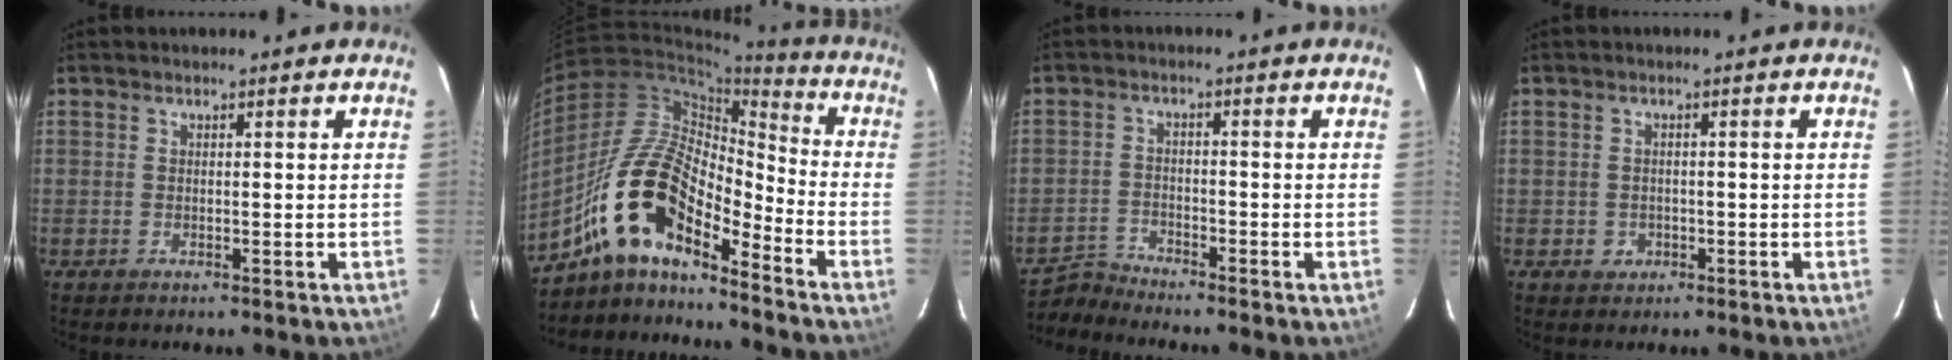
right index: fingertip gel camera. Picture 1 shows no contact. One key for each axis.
{"total": 16.6, "fx": -11.4, "fy": 5.6, "fz": 10.7, "tx": -0.201, "ty": 0.009, "tz": -0.229}
{"total": 4.2, "fx": -4.1, "fy": -0.2, "fz": -0.8, "tx": 0.001, "ty": 0.011, "tz": -0.089}
{"total": 2.2, "fx": -0.6, "fy": 2.1, "fz": 0.4, "tx": -0.008, "ty": 0.004, "tz": -0.004}